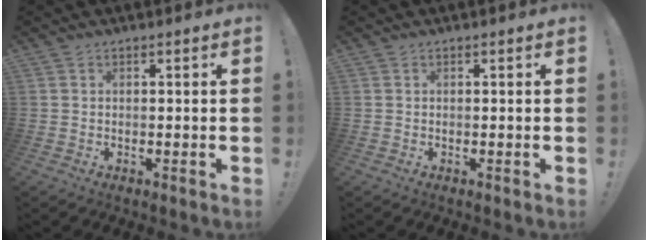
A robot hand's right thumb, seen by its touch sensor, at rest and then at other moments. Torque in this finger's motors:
{"motor_torque": [0.00, 0.00, -0.15, 0.15, 0.00]}